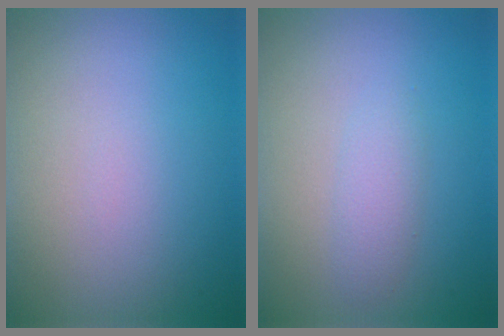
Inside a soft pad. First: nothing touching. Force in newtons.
{"total": 1.5, "press": 1.5, "slide": 0.1}